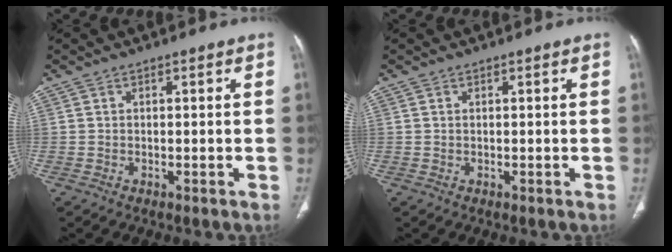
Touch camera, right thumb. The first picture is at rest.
{"total": 0.0}